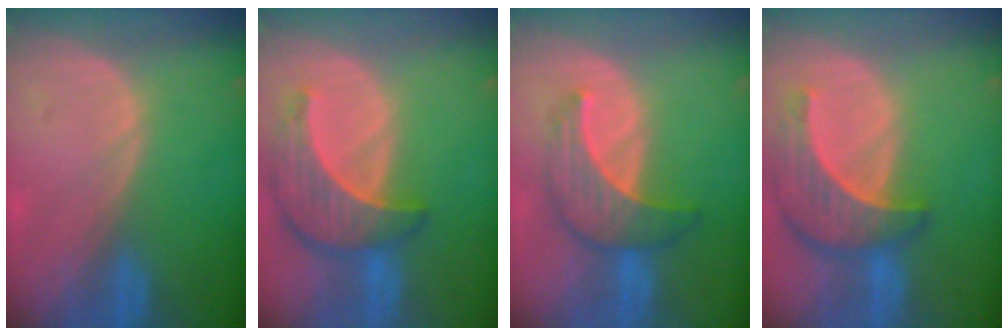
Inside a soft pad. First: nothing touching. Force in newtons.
{"total": 8.8, "press": 8.0, "slide": 3.7}
{"total": 6.9, "press": 6.8, "slide": 1.0}
{"total": 8.6, "press": 7.9, "slide": 3.3}